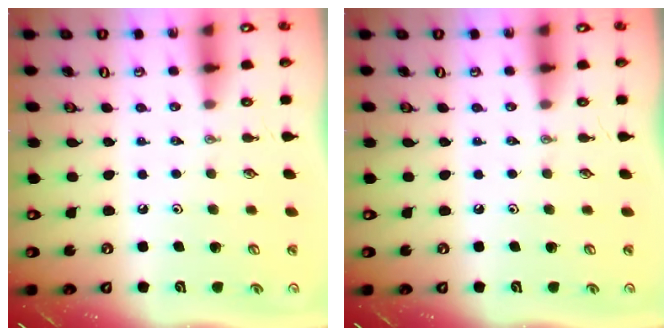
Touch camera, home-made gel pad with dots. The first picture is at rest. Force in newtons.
{"total": 0.0}